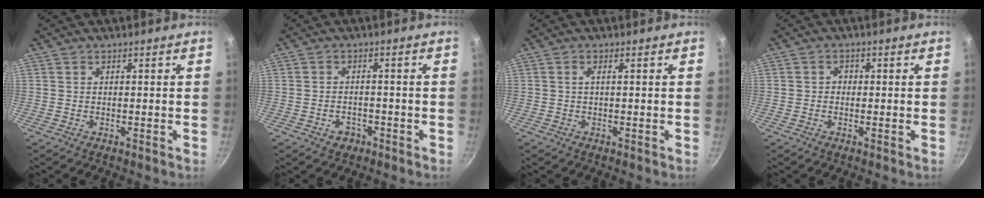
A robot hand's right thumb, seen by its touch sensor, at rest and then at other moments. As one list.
[{"total": 2.7, "force": [-1.5, 2.1, 1.0], "torque": [-0.003, 0.014, -0.020]}, {"total": 0.9, "force": [0.1, 0.2, 0.9], "torque": [-0.023, 0.004, 0.002]}, {"total": 1.5, "force": [-0.1, 1.3, 0.7], "torque": [0.000, 0.005, -0.007]}]